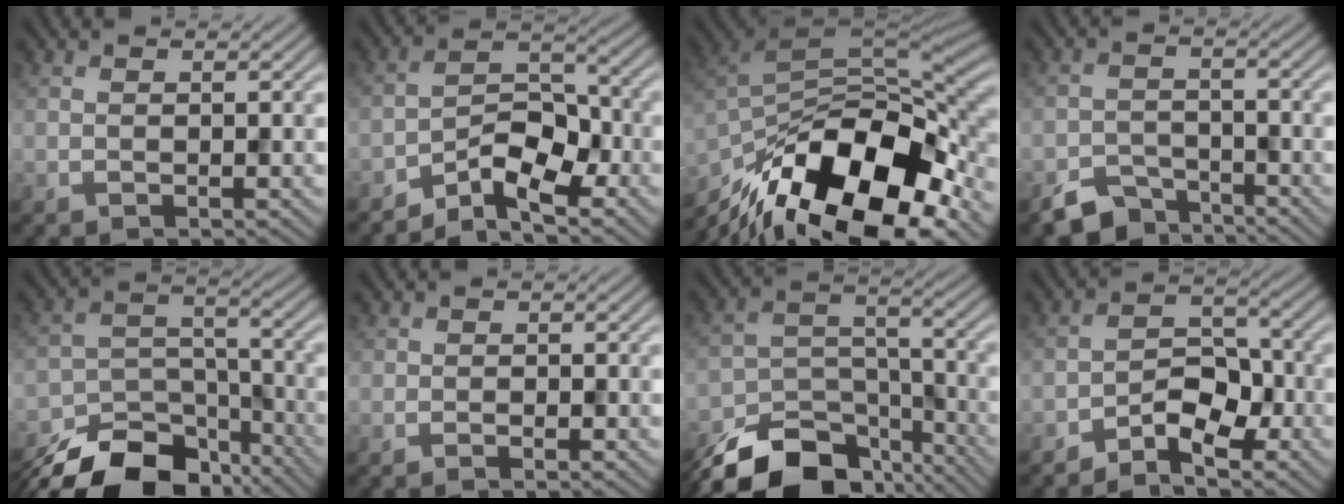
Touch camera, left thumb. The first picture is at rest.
{"total": 6.5, "force": [-4.7, 2.4, 3.8], "torque": [-0.060, 0.013, -0.097]}
{"total": 18.7, "force": [-10.6, 8.3, 12.9], "torque": [-0.256, -0.025, -0.175]}
{"total": 5.0, "force": [-4.1, 2.3, 1.5], "torque": [-0.025, -0.007, -0.080]}
{"total": 14.1, "force": [-11.2, 6.5, 5.6], "torque": [-0.112, -0.025, -0.178]}
{"total": 1.0, "force": [-0.5, 0.6, 0.5], "torque": [-0.005, -0.003, -0.011]}
{"total": 15.4, "force": [-11.7, 7.4, 6.8], "torque": [-0.150, -0.037, -0.180]}
{"total": 5.2, "force": [-3.5, 2.3, 3.1], "torque": [-0.047, 0.015, -0.071]}